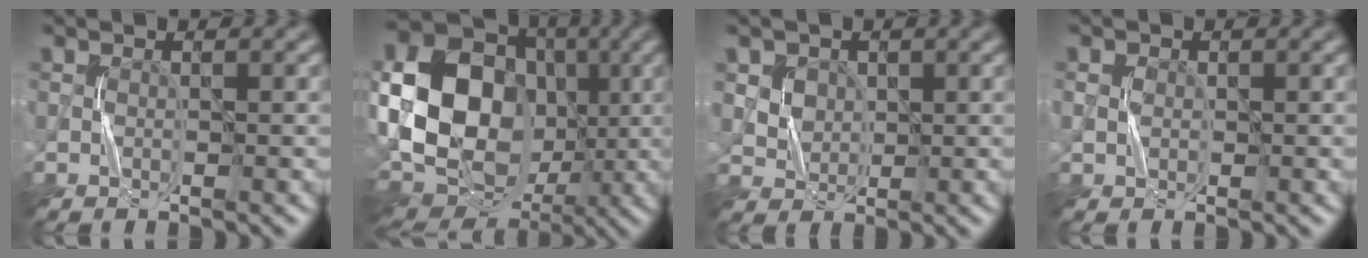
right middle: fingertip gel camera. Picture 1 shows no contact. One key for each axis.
{"total": 21.4, "fx": 1.0, "fy": 17.7, "fz": 12.0, "tx": -0.244, "ty": 0.023, "tz": -0.007}
{"total": 4.4, "fx": 2.0, "fy": 3.4, "fz": 1.9, "tx": -0.055, "ty": 0.008, "tz": 0.047}
{"total": 1.0, "fx": 0.1, "fy": 0.8, "fz": 0.5, "tx": -0.011, "ty": 0.003, "tz": 0.002}